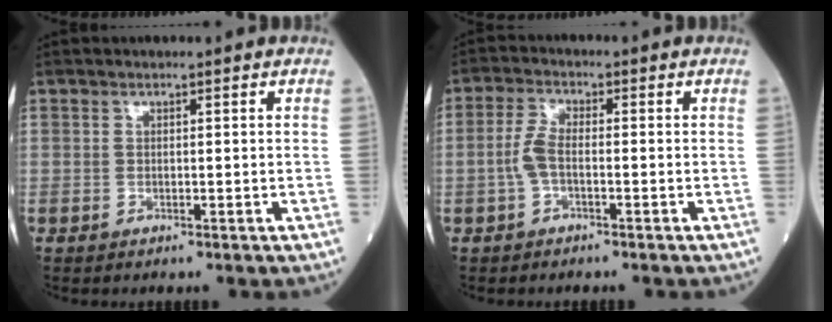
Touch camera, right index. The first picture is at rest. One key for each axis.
{"total": 3.6, "fx": -1.0, "fy": 1.2, "fz": 3.2, "tx": -0.077, "ty": 0.005, "tz": -0.023}